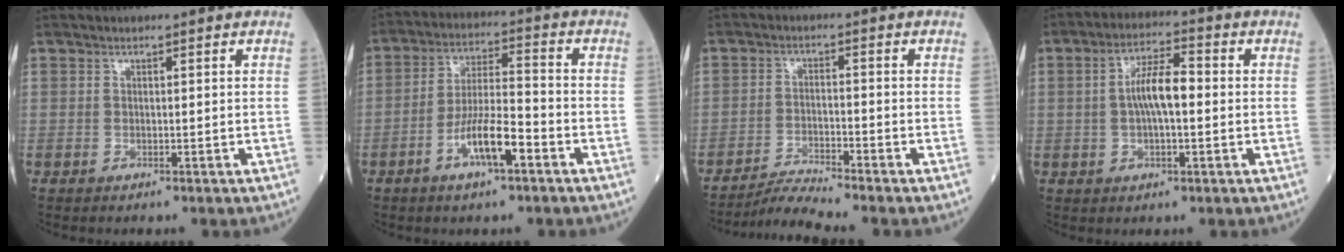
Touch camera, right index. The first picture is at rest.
{"total": 8.4, "force": [-4.0, 1.5, 7.2], "torque": [-0.141, 0.003, -0.072]}
{"total": 4.8, "force": [-4.3, -1.9, 0.4], "torque": [-0.020, -0.020, -0.081]}
{"total": 6.7, "force": [0.2, 1.8, 6.4], "torque": [-0.126, 0.018, 0.001]}